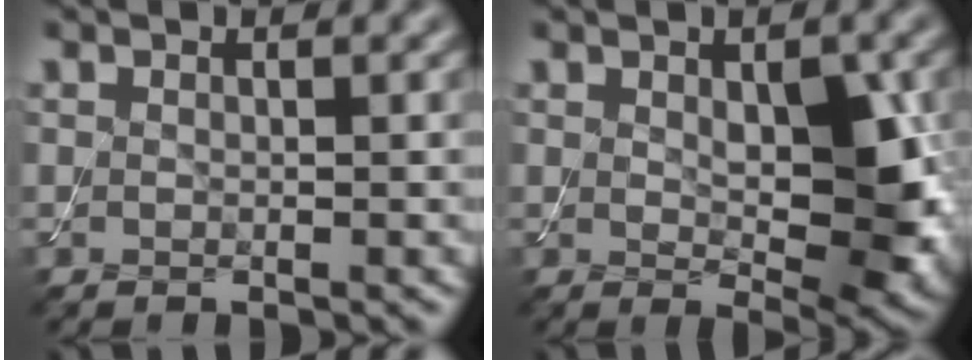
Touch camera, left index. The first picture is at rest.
{"total": 6.7, "force": [0.5, 3.3, 5.9], "torque": [-0.088, -0.011, 0.019]}